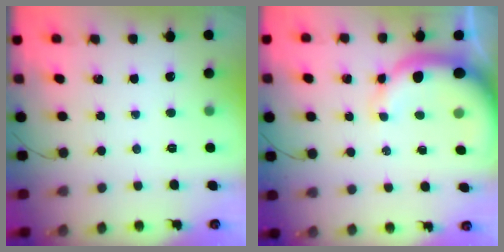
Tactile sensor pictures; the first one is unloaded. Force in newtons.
{"total": 8.9, "press": 8.5, "slide": 2.6}